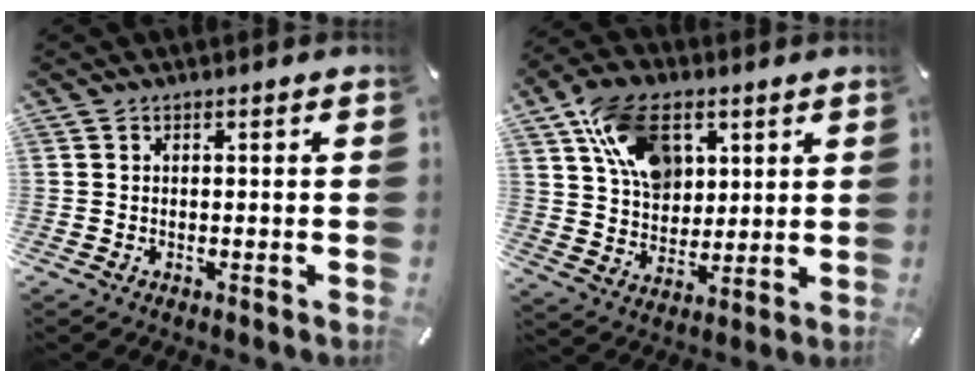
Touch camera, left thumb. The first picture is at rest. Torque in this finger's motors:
{"motor_torque": [1.02, 1.03, 1.44, -1.33, 0.52]}